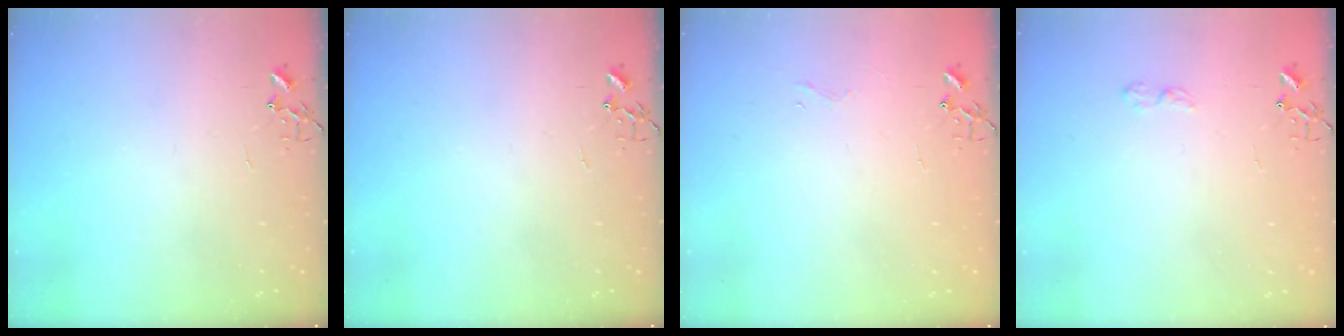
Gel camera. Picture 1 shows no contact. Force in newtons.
{"total": 0.0}
{"total": 3.3, "press": 3.3, "slide": 0.3}
{"total": 4.4, "press": 4.3, "slide": 0.7}